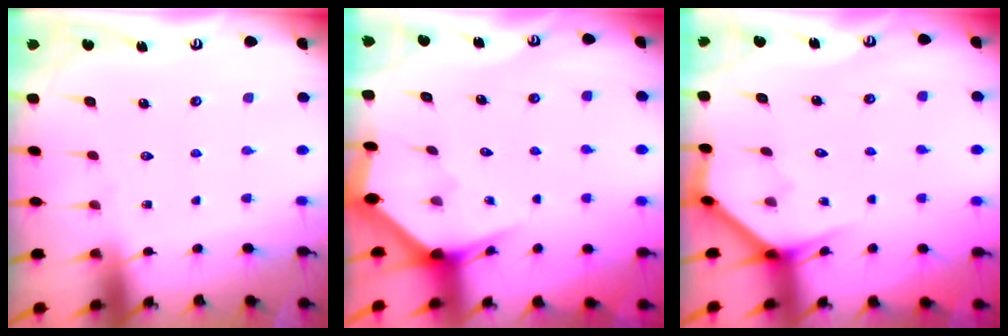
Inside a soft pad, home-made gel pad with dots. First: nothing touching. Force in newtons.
{"total": 2.8, "press": 2.8, "slide": 0.2}
{"total": 3.8, "press": 3.8, "slide": 0.3}